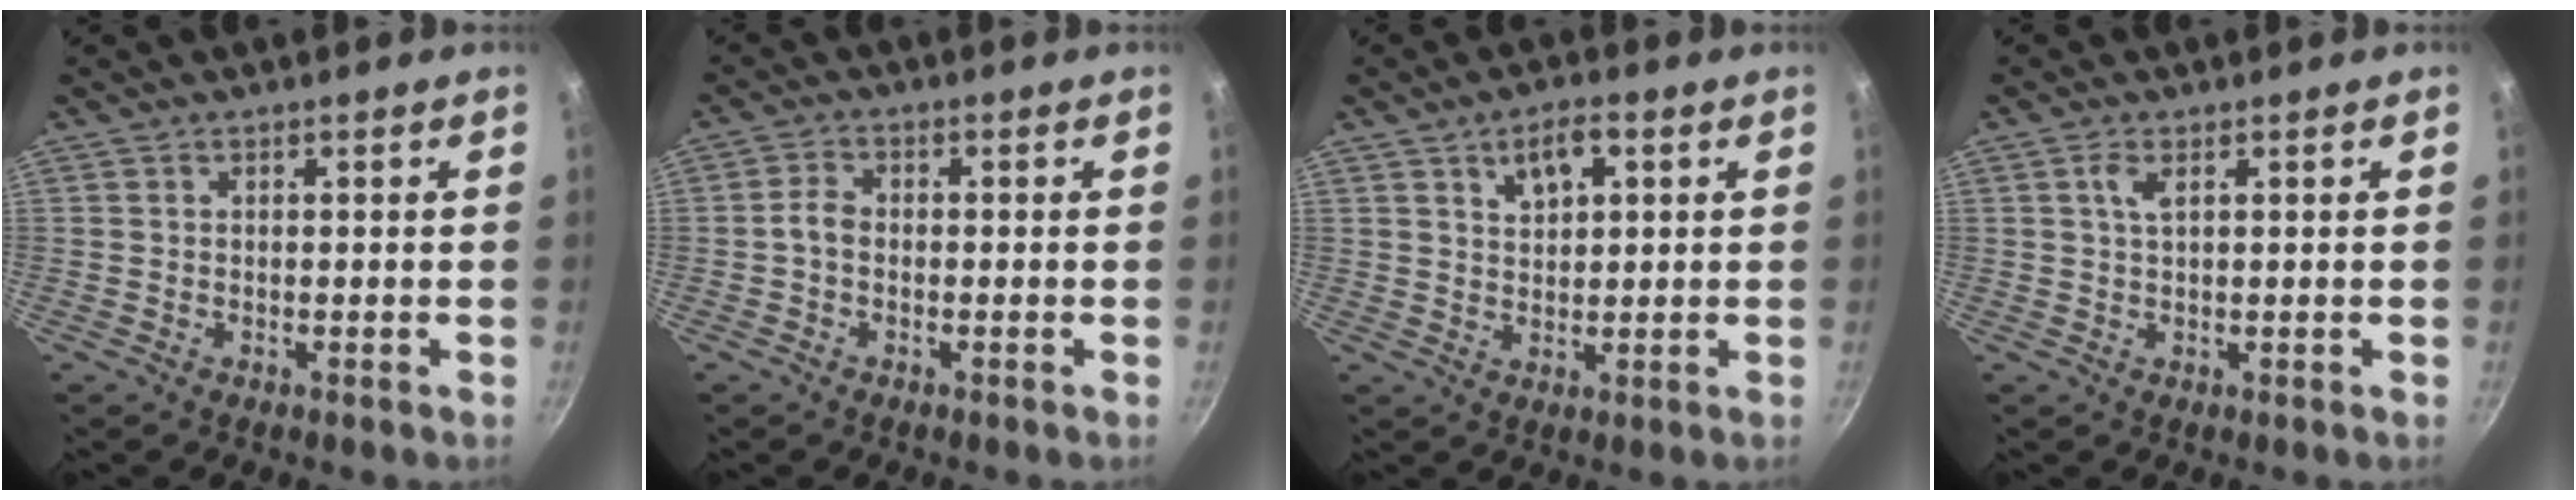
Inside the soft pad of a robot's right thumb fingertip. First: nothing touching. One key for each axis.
{"total": 2.7, "fx": -0.7, "fy": 1.8, "fz": 1.8, "tx": -0.036, "ty": 0.017, "tz": -0.019}
{"total": 6.0, "fx": 2.5, "fy": 3.2, "fz": 4.4, "tx": -0.056, "ty": 0.000, "tz": 0.045}
{"total": 2.2, "fx": 0.9, "fy": 0.8, "fz": 1.8, "tx": -0.037, "ty": -0.001, "tz": 0.019}